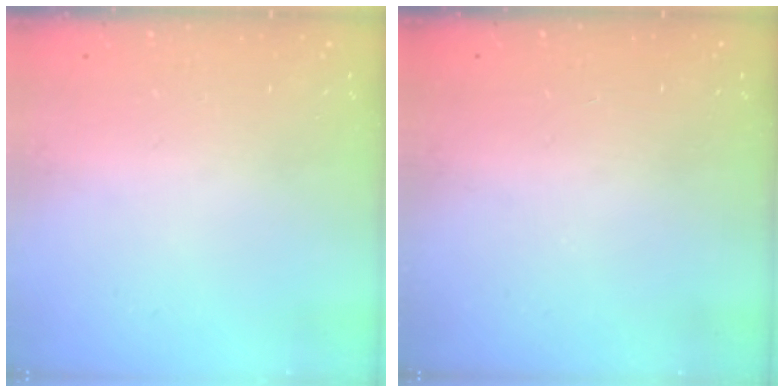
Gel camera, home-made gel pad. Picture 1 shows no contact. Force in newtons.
{"total": 0.0}